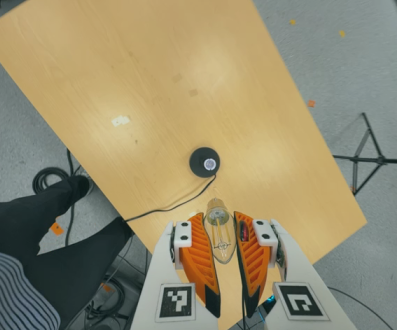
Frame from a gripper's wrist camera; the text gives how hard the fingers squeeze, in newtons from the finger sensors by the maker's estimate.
{"total": 20.9, "left": 25.5, "right": 16.2}